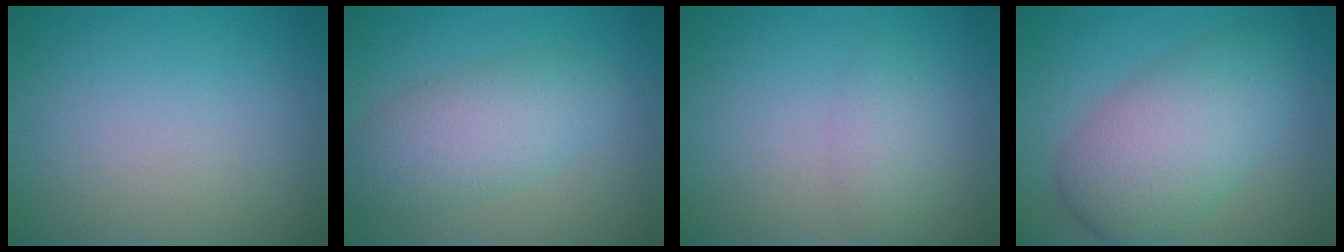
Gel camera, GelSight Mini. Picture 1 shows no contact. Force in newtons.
{"total": 4.9, "press": 4.9, "slide": 0.2}
{"total": 1.9, "press": 1.9, "slide": 0.1}
{"total": 7.1, "press": 7.1, "slide": 0.2}